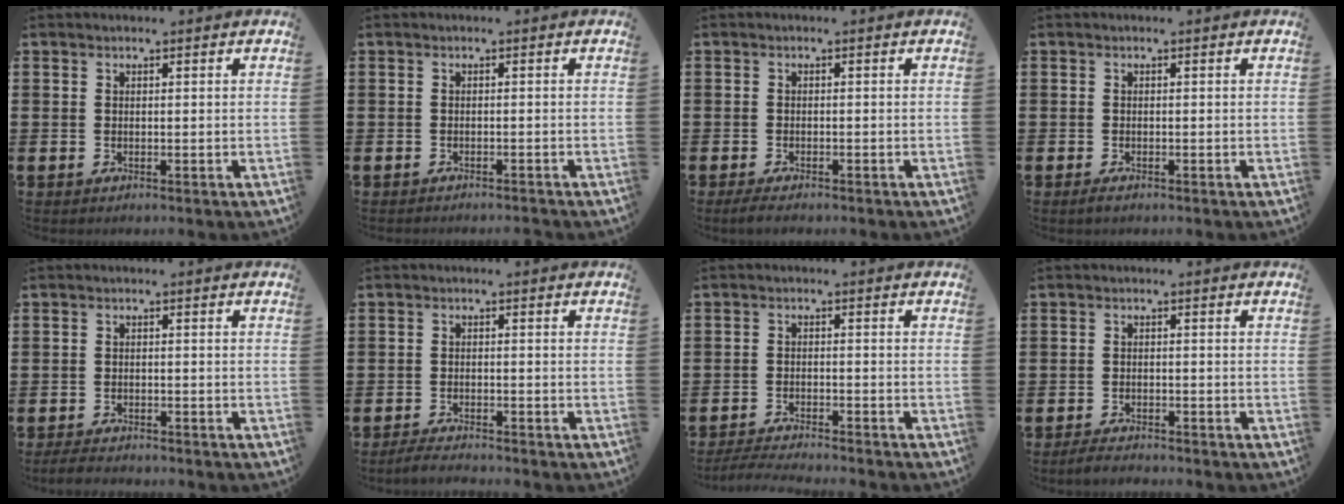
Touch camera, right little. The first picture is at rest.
{"total": 1.6, "force": [-1.5, -0.2, 0.0], "torque": [-0.002, 0.004, -0.032]}
{"total": 1.2, "force": [-0.8, 0.3, 0.8], "torque": [-0.015, -0.001, -0.016]}
{"total": 0.6, "force": [-0.3, 0.2, 0.5], "torque": [-0.010, 0.000, -0.006]}
{"total": 1.6, "force": [-1.6, 0.2, 0.4], "torque": [-0.010, 0.003, -0.032]}
{"total": 1.9, "force": [-1.8, 0.0, 0.4], "torque": [-0.009, 0.004, -0.037]}
{"total": 2.8, "force": [-2.7, -0.2, 0.5], "torque": [-0.007, 0.001, -0.056]}
{"total": 1.8, "force": [-1.7, 0.2, 0.5], "torque": [-0.011, 0.005, -0.034]}